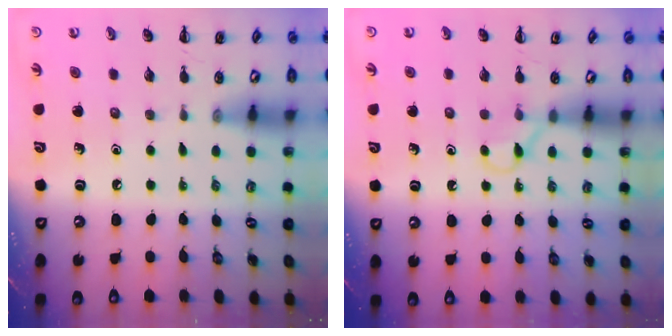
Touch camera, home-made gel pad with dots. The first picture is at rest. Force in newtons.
{"total": 2.9, "press": 2.7, "slide": 0.9}